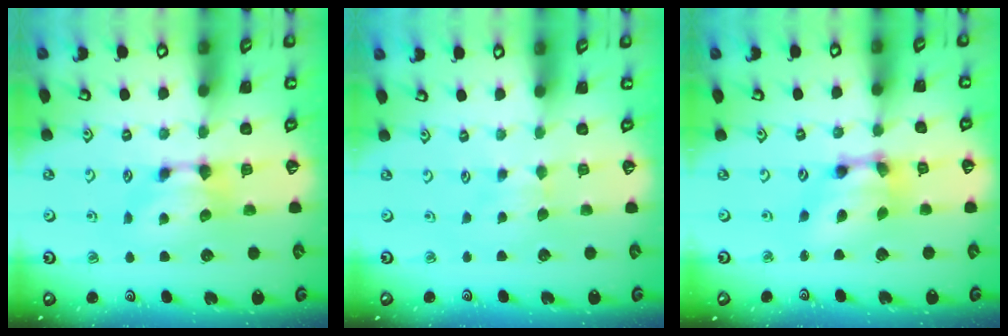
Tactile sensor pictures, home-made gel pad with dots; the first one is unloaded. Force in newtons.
{"total": 2.2, "press": 2.2, "slide": 0.4}
{"total": 6.3, "press": 5.4, "slide": 3.2}